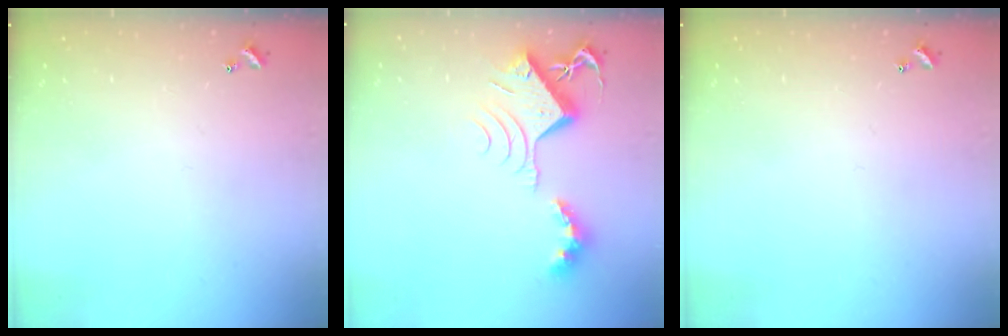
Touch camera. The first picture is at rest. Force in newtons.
{"total": 9.3, "press": 9.3, "slide": 0.9}
{"total": 0.0}